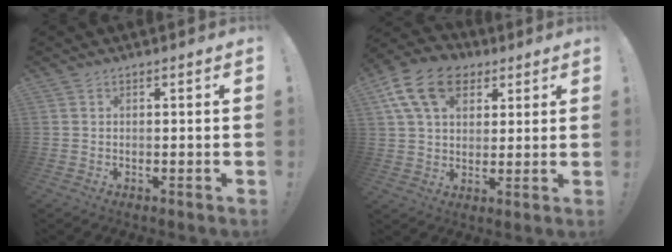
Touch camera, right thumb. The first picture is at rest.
{"total": 16.0, "force": [7.0, 11.0, 9.3], "torque": [-0.152, -0.025, 0.130]}